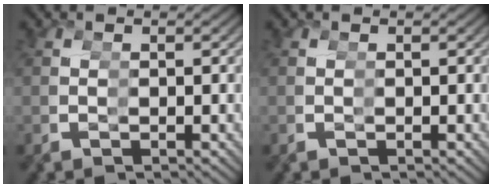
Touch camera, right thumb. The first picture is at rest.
{"total": 0.0}